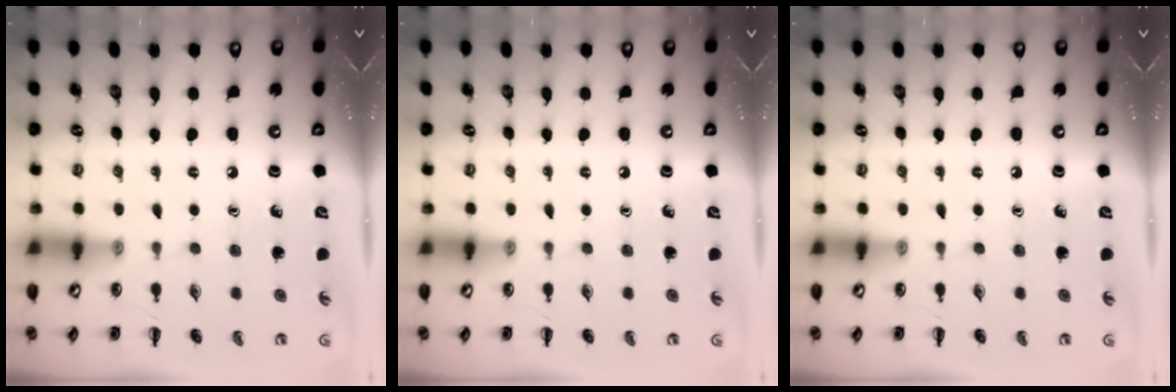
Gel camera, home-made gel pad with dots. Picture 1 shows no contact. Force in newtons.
{"total": 0.0}
{"total": 0.0}